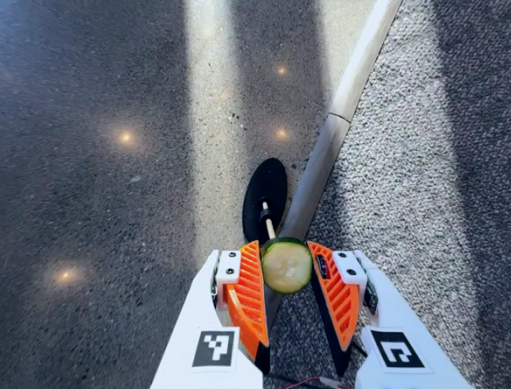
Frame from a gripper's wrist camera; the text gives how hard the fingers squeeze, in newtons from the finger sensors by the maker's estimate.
{"total": 6.5, "left": 6.3, "right": 6.7}